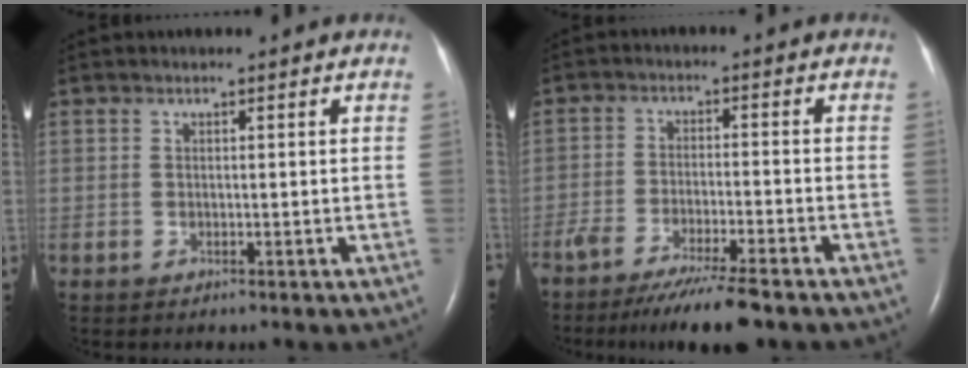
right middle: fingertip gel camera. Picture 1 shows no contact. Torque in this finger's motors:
{"motor_torque": [1.08, -1.06, 0.15, 0.06]}